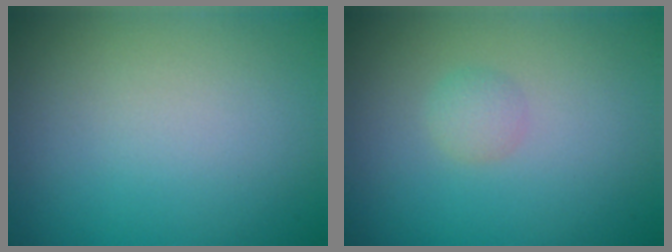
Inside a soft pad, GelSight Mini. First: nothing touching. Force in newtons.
{"total": 1.2, "press": 1.2, "slide": 0.0}